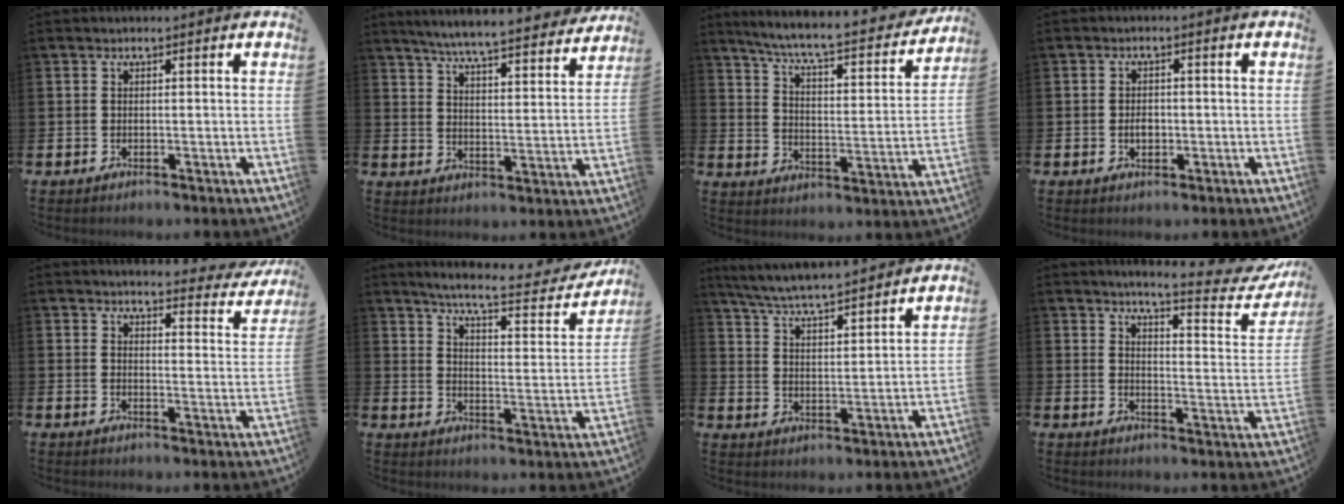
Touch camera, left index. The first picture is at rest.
{"total": 6.5, "force": [6.2, 0.0, 2.0], "torque": [-0.061, -0.047, 0.104]}
{"total": 7.2, "force": [6.5, 0.7, 3.0], "torque": [-0.081, -0.052, 0.104]}
{"total": 2.1, "force": [-0.3, 1.6, 1.4], "torque": [-0.010, -0.001, -0.011]}
{"total": 3.6, "force": [3.4, 0.6, 0.7], "torque": [-0.022, -0.028, 0.056]}
{"total": 6.9, "force": [6.3, 0.5, 2.8], "torque": [-0.067, -0.049, 0.101]}
{"total": 6.4, "force": [6.2, 0.0, 1.5], "torque": [-0.055, -0.045, 0.109]}
{"total": 6.0, "force": [5.5, 0.7, 2.4], "torque": [-0.042, -0.051, 0.084]}